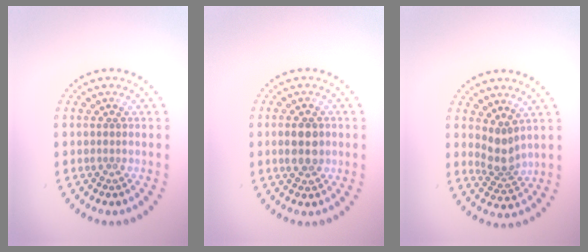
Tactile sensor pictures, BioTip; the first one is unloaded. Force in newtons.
{"total": 2.8, "press": 2.8, "slide": 0.1}
{"total": 2.6, "press": 1.9, "slide": 1.7}